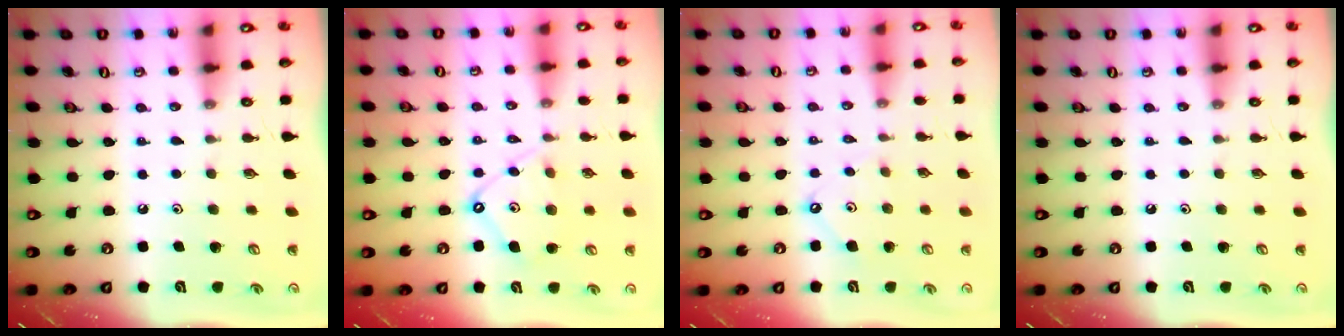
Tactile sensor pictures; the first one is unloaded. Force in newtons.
{"total": 10.7, "press": 10.7, "slide": 0.9}
{"total": 4.7, "press": 4.6, "slide": 0.5}
{"total": 0.0}